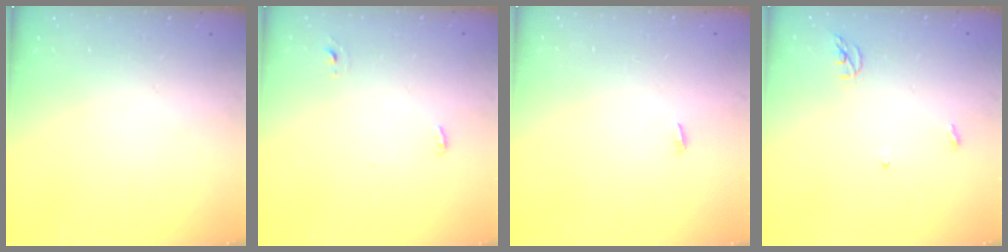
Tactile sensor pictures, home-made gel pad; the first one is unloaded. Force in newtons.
{"total": 3.1, "press": 2.8, "slide": 1.2}
{"total": 1.8, "press": 1.7, "slide": 0.6}
{"total": 3.5, "press": 3.5, "slide": 0.3}